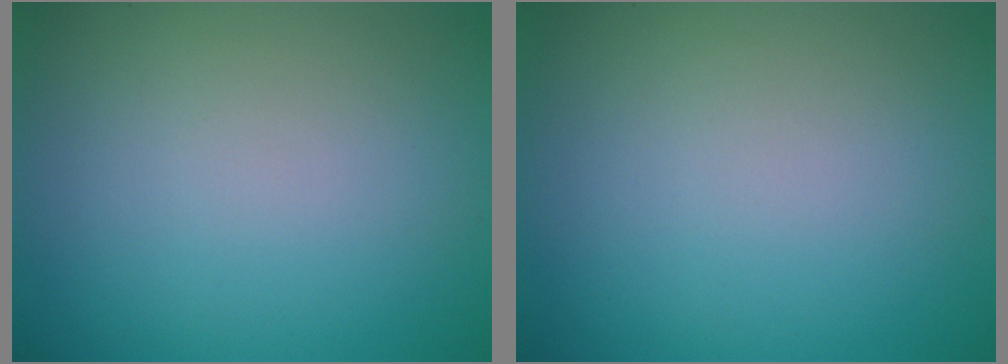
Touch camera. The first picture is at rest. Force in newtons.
{"total": 0.0}